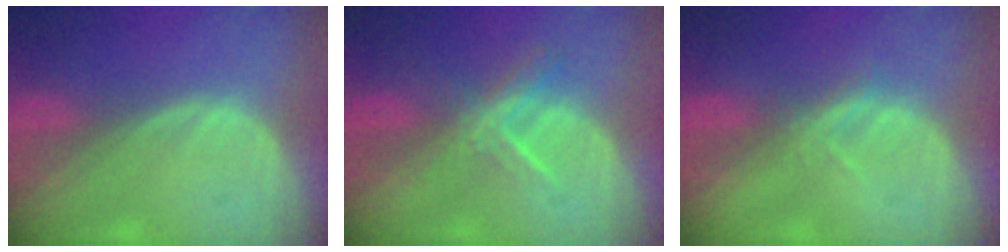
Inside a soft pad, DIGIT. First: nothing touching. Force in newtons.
{"total": 5.7, "press": 5.0, "slide": 2.7}
{"total": 2.1, "press": 1.9, "slide": 0.9}